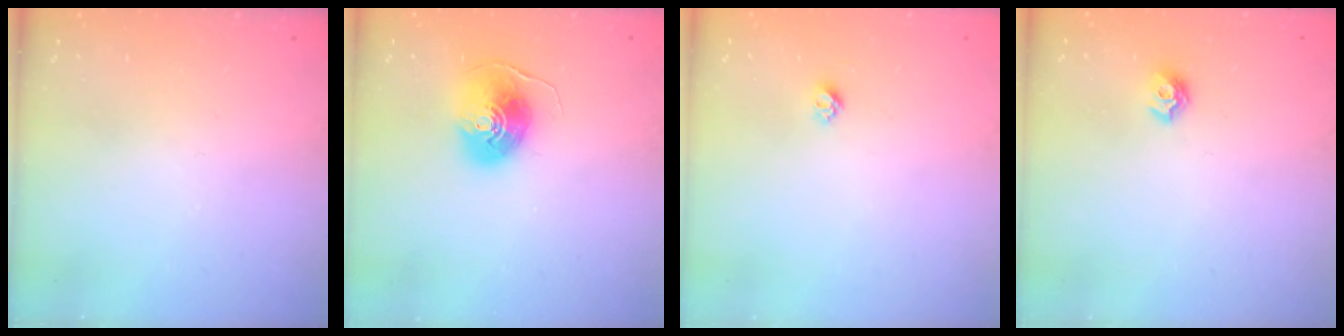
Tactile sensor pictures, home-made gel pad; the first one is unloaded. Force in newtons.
{"total": 8.3, "press": 8.3, "slide": 0.6}
{"total": 4.1, "press": 4.1, "slide": 0.5}
{"total": 7.2, "press": 7.1, "slide": 0.7}